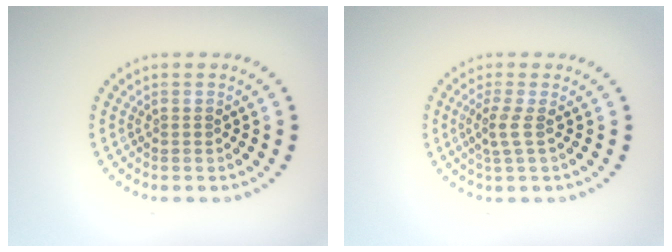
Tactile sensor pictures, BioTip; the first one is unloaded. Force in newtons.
{"total": 1.8, "press": 1.4, "slide": 1.2}